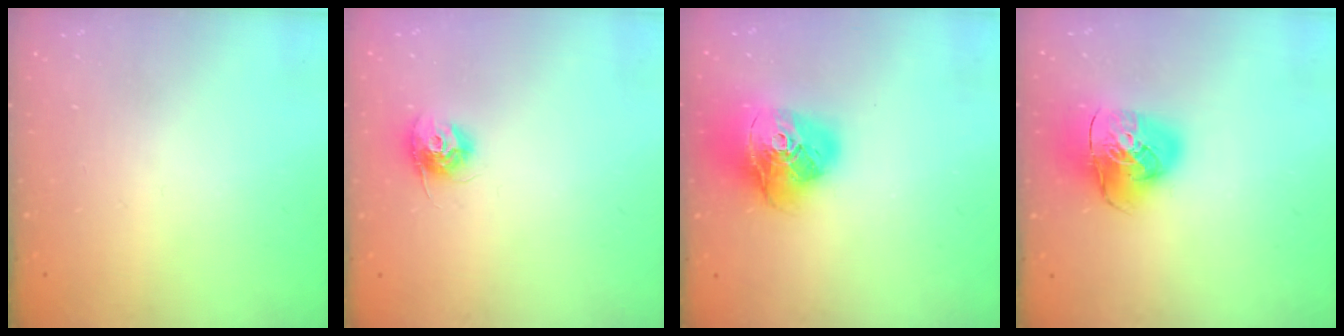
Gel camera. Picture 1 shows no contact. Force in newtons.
{"total": 10.6, "press": 10.6, "slide": 0.7}
{"total": 19.4, "press": 19.3, "slide": 2.3}
{"total": 13.4, "press": 13.3, "slide": 1.7}